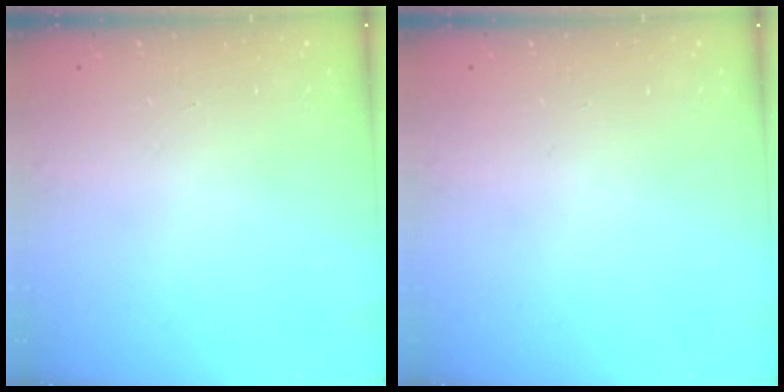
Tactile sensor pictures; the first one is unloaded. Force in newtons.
{"total": 0.6, "press": 0.0, "slide": 0.6}